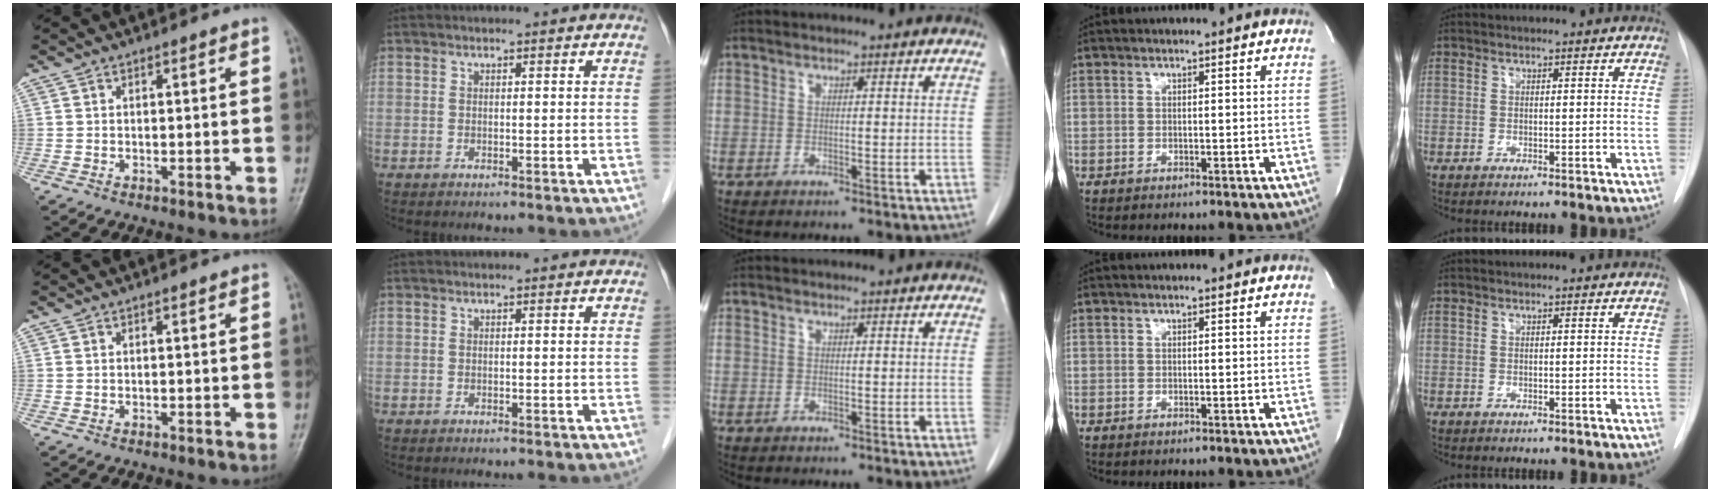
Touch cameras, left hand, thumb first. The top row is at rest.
{}